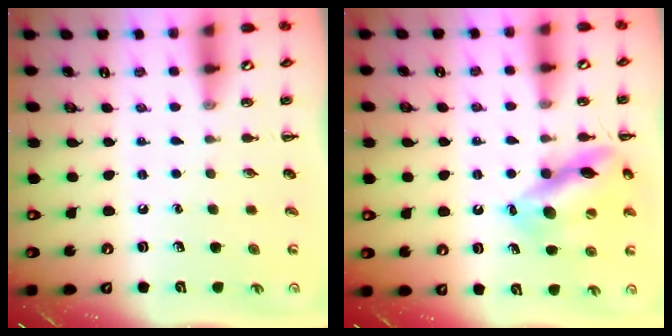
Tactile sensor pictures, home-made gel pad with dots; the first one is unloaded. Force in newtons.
{"total": 14.0, "press": 13.9, "slide": 1.4}